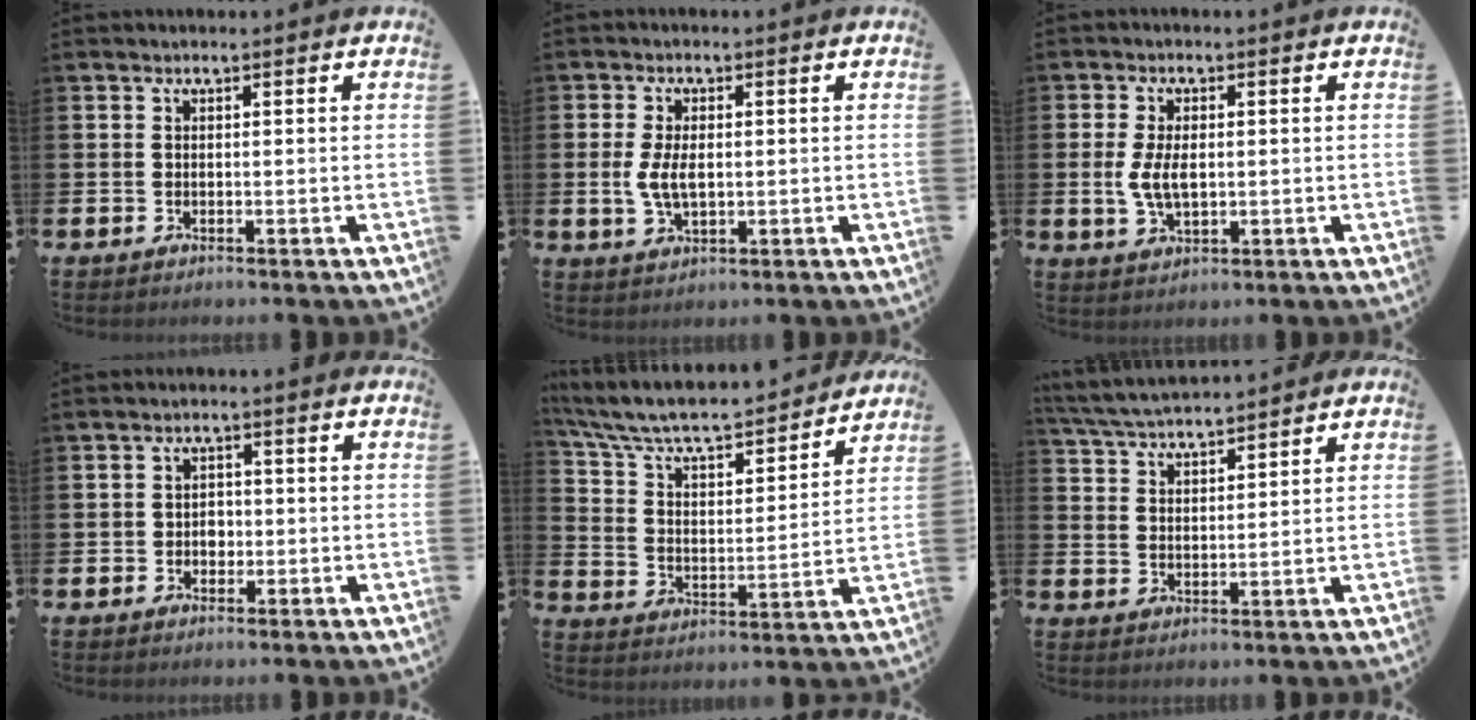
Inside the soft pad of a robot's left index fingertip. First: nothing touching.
{"total": 4.4, "force": [0.2, 2.3, 3.8], "torque": [-0.070, 0.000, -0.002]}
{"total": 4.7, "force": [0.2, 2.5, 4.0], "torque": [-0.073, 0.001, -0.001]}
{"total": 2.1, "force": [-0.4, 1.9, 0.9], "torque": [-0.001, -0.001, -0.015]}
{"total": 7.4, "force": [6.7, 1.7, 2.6], "torque": [-0.090, -0.049, 0.112]}
{"total": 4.4, "force": [4.3, 0.2, 0.6], "torque": [-0.034, -0.024, 0.079]}